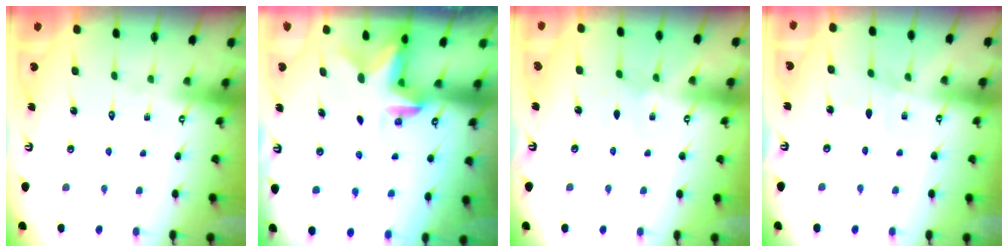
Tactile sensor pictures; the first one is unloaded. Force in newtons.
{"total": 2.5, "press": 2.4, "slide": 0.6}
{"total": 0.7, "press": 0.6, "slide": 0.3}
{"total": 2.6, "press": 2.6, "slide": 0.3}